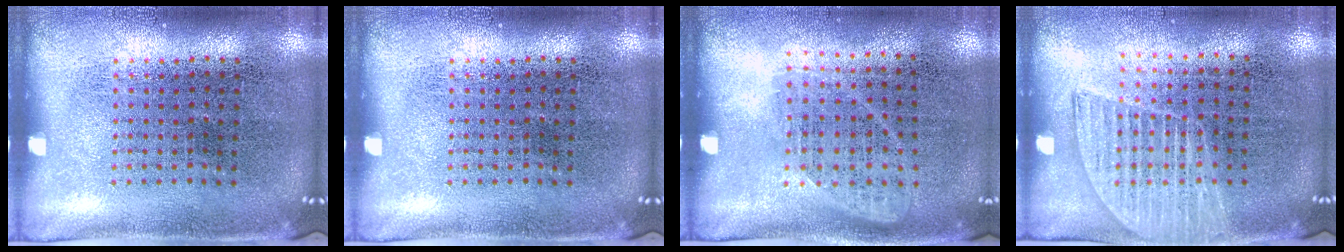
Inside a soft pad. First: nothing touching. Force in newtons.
{"total": 0.0}
{"total": 1.1, "press": 0.9, "slide": 0.6}
{"total": 1.3, "press": 1.2, "slide": 0.6}